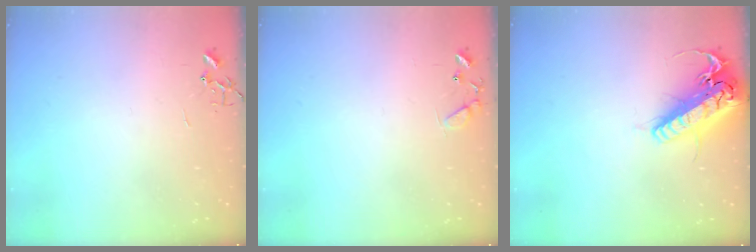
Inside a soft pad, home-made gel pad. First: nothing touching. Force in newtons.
{"total": 7.7, "press": 7.7, "slide": 0.5}
{"total": 21.0, "press": 20.7, "slide": 3.7}